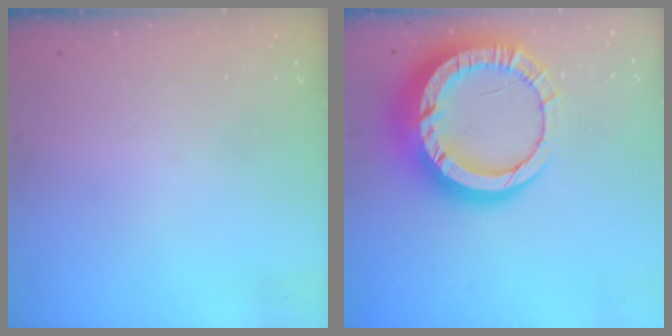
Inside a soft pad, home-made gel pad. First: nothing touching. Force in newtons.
{"total": 20.6, "press": 20.5, "slide": 1.9}